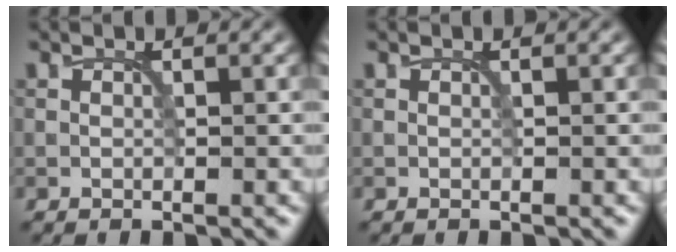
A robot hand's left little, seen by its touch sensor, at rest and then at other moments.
{"total": 0.0}